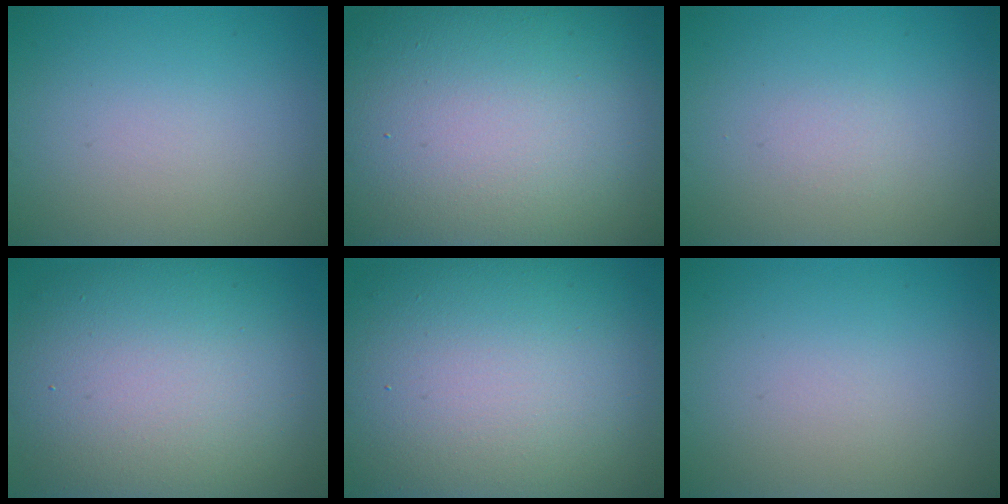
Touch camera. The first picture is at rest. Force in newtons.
{"total": 22.5, "press": 22.5, "slide": 1.3}
{"total": 0.6, "press": 0.6, "slide": 0.1}
{"total": 13.6, "press": 13.6, "slide": 0.9}
{"total": 17.0, "press": 17.0, "slide": 1.0}
{"total": 0.0}